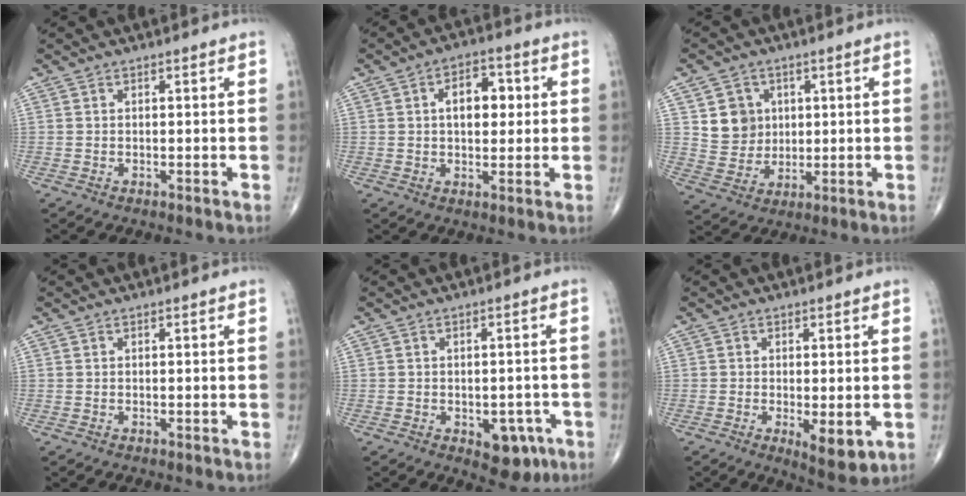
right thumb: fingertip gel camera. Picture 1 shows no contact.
{"total": 7.9, "force": [1.4, 4.7, 6.1], "torque": [-0.066, 0.009, 0.018]}
{"total": 7.6, "force": [2.2, 6.8, 2.6], "torque": [-0.013, -0.010, 0.047]}
{"total": 0.0}
{"total": 6.7, "force": [-2.9, 4.0, 4.6], "torque": [-0.024, 0.012, -0.029]}
{"total": 6.3, "force": [-1.6, 2.4, 5.5], "torque": [-0.076, -0.017, -0.020]}